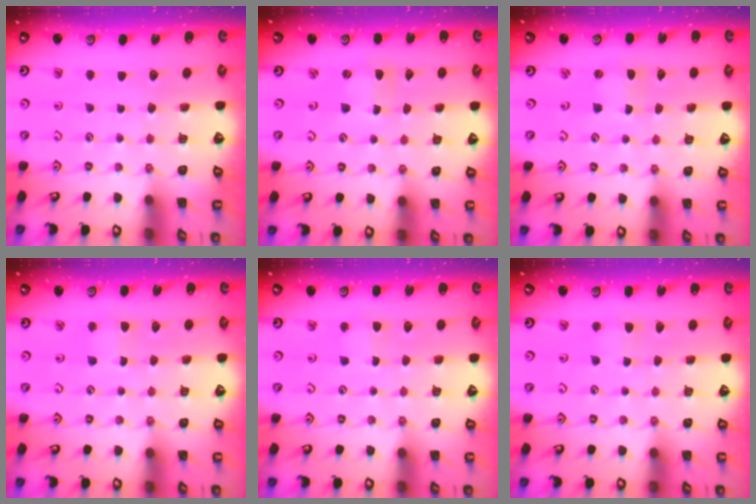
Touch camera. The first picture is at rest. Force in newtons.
{"total": 0.0}
{"total": 0.9, "press": 0.8, "slide": 0.1}
{"total": 3.0, "press": 3.0, "slide": 0.3}
{"total": 2.6, "press": 2.6, "slide": 0.3}
{"total": 2.6, "press": 2.6, "slide": 0.4}